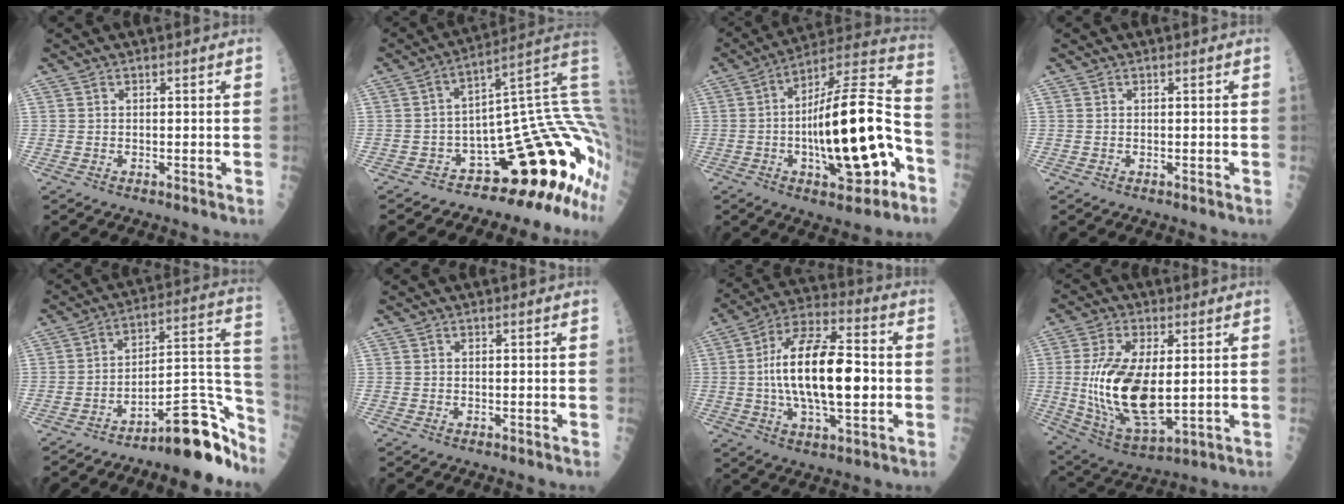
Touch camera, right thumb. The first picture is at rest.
{"total": 15.7, "force": [-2.0, 5.5, 14.6], "torque": [-0.097, 0.106, -0.032]}
{"total": 24.1, "force": [-5.5, 8.1, 22.0], "torque": [-0.359, 0.043, -0.077]}
{"total": 0.0}
{"total": 16.6, "force": [-12.5, 3.9, 10.2], "torque": [-0.102, 0.126, -0.196]}
{"total": 0.0}
{"total": 20.0, "force": [-0.4, 8.1, 18.3], "torque": [-0.316, 0.022, -0.011]}
{"total": 18.4, "force": [0.3, 8.2, 16.4], "torque": [-0.327, -0.018, 0.021]}